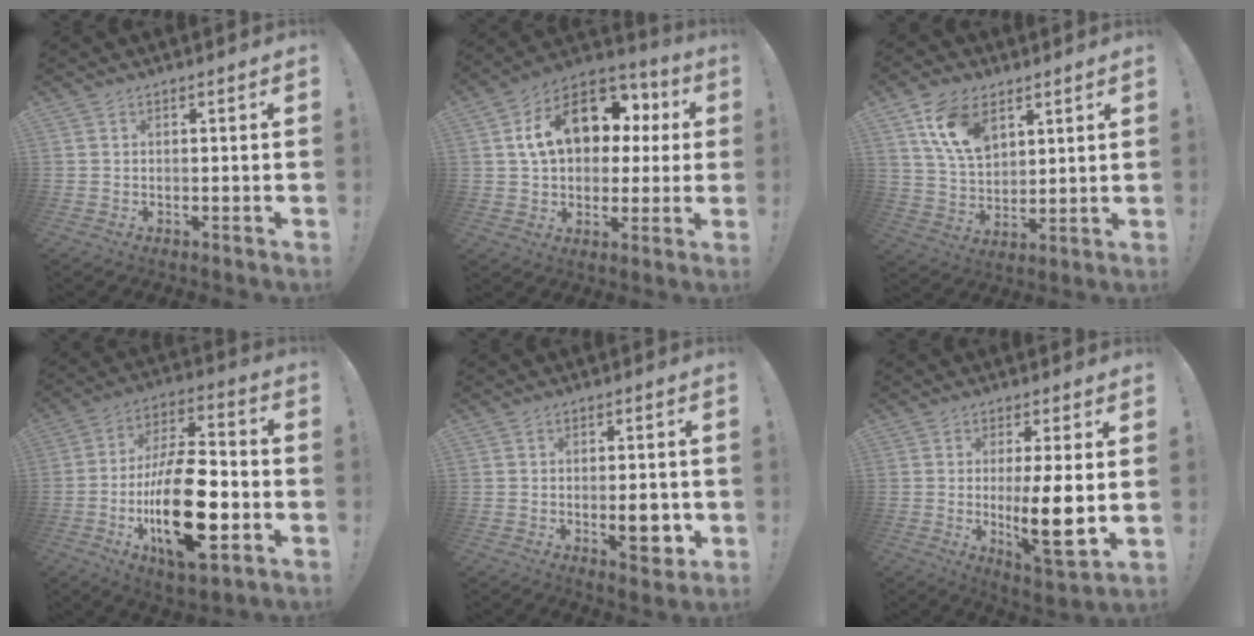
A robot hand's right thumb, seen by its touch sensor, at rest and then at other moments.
{"total": 18.5, "force": [6.2, 12.5, 12.2], "torque": [-0.194, -0.009, 0.120]}
{"total": 13.4, "force": [6.8, 8.5, 7.8], "torque": [-0.142, -0.021, 0.132]}
{"total": 25.3, "force": [-6.2, 11.2, 21.9], "torque": [-0.402, 0.019, -0.095]}
{"total": 7.1, "force": [-1.5, 3.0, 6.2], "torque": [-0.072, 0.000, -0.022]}
{"total": 12.9, "force": [-0.5, 2.7, 12.6], "torque": [-0.202, -0.019, -0.011]}